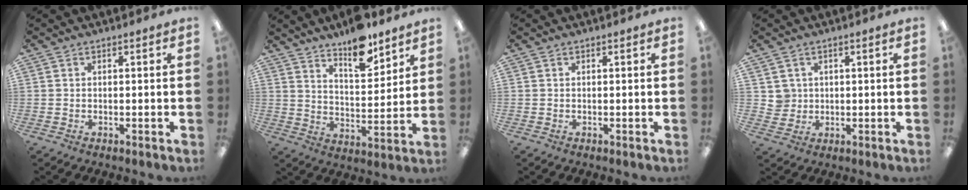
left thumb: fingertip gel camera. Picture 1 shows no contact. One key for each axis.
{"total": 11.5, "fx": 9.3, "fy": 4.0, "fz": 5.5, "tx": -0.069, "ty": -0.064, "tz": 0.162}
{"total": 0.0}
{"total": 3.6, "fx": 1.6, "fy": 3.3, "fz": -0.1, "tx": -0.005, "ty": 0.002, "tz": 0.029}